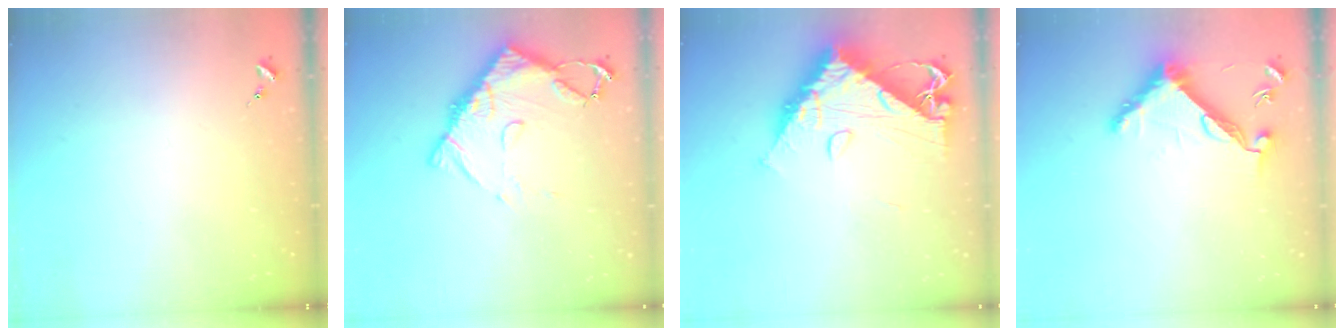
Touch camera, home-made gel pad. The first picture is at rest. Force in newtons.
{"total": 11.5, "press": 11.5, "slide": 1.1}
{"total": 15.5, "press": 15.5, "slide": 1.5}
{"total": 11.1, "press": 11.0, "slide": 0.7}